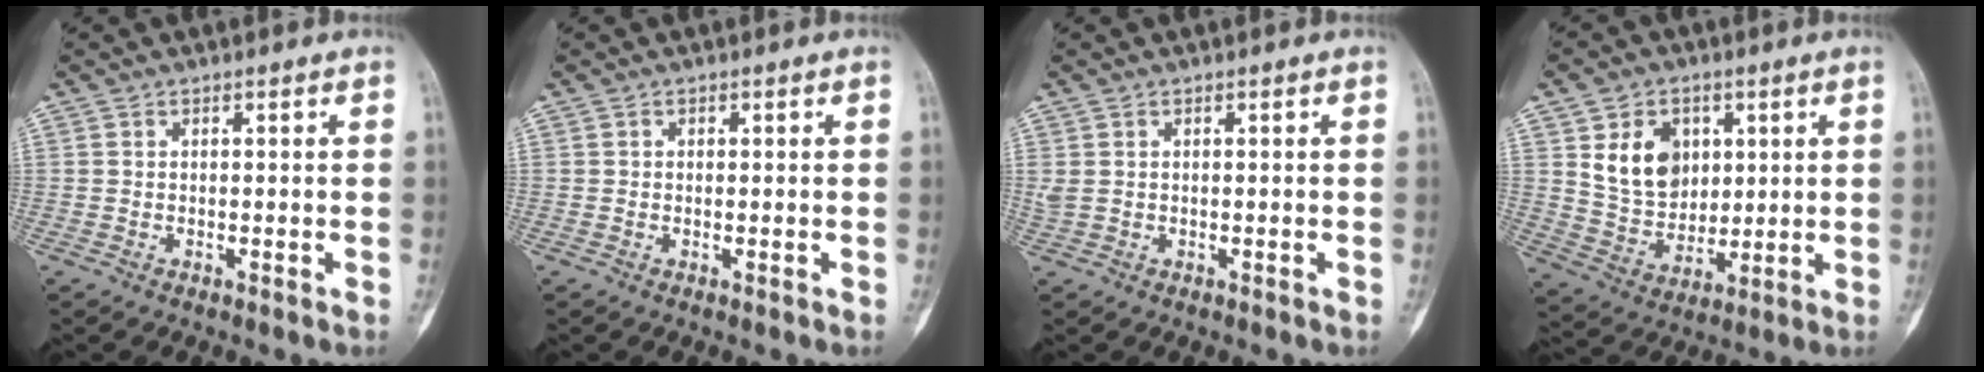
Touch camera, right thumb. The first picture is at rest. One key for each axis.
{"total": 0.0}
{"total": 1.2, "fx": 0.3, "fy": 0.9, "fz": 0.8, "tx": -0.026, "ty": 0.005, "tz": 0.012}
{"total": 11.7, "fx": 3.6, "fy": 8.9, "fz": 6.6, "tx": -0.076, "ty": -0.020, "tz": 0.076}